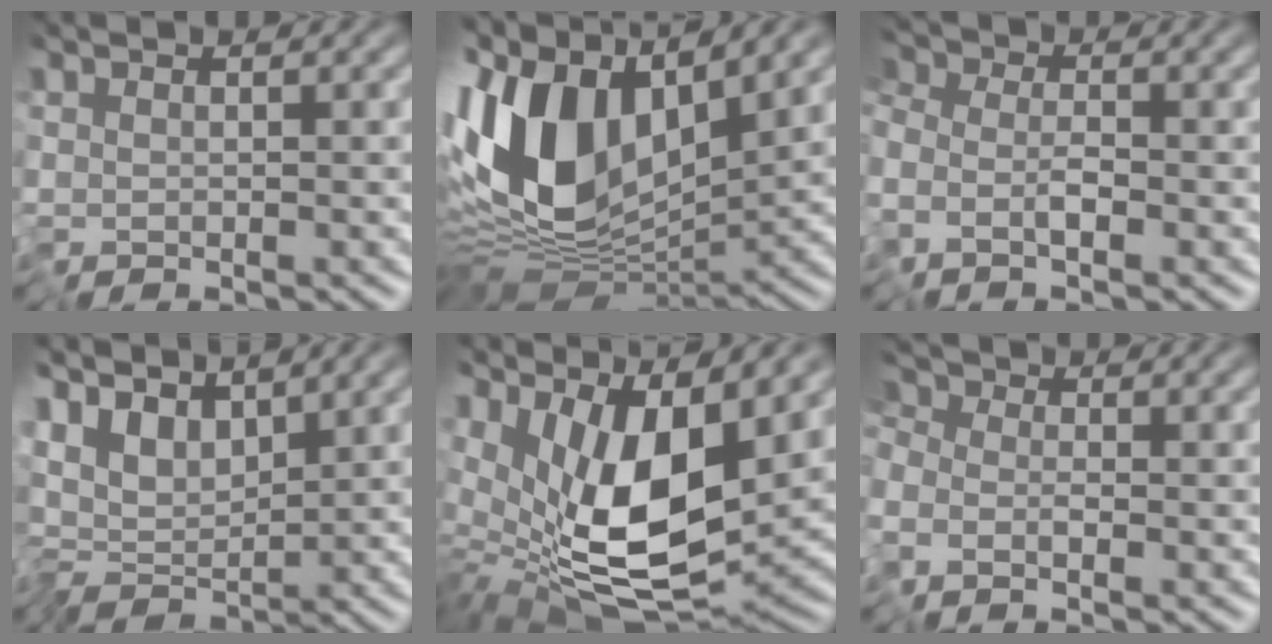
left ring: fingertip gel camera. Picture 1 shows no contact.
{"total": 12.2, "force": [1.9, 6.7, 10.1], "torque": [-0.218, -0.002, 0.023]}
{"total": 2.7, "force": [-1.9, 1.4, 1.3], "torque": [-0.022, -0.011, -0.045]}
{"total": 4.3, "force": [1.4, 1.9, 3.6], "torque": [-0.072, -0.006, 0.012]}
{"total": 12.9, "force": [2.4, 6.3, 11.0], "torque": [-0.201, -0.020, 0.039]}
{"total": 3.6, "force": [-1.7, 2.7, 1.8], "torque": [-0.034, -0.002, -0.046]}